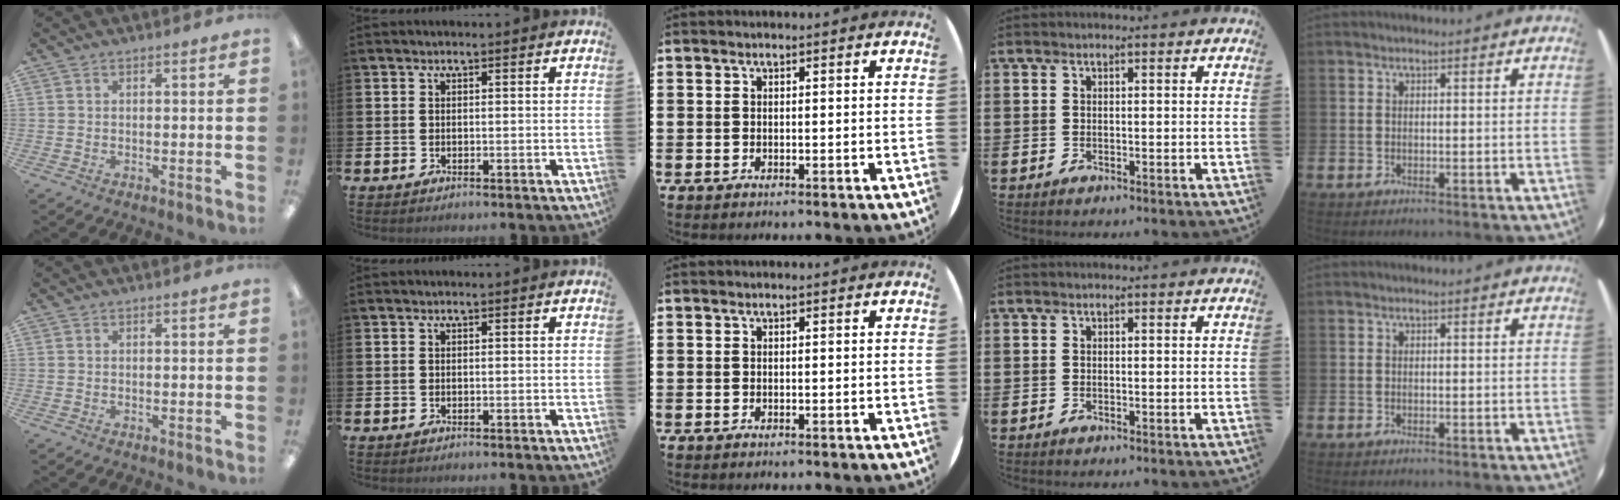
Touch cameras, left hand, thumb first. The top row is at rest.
{}